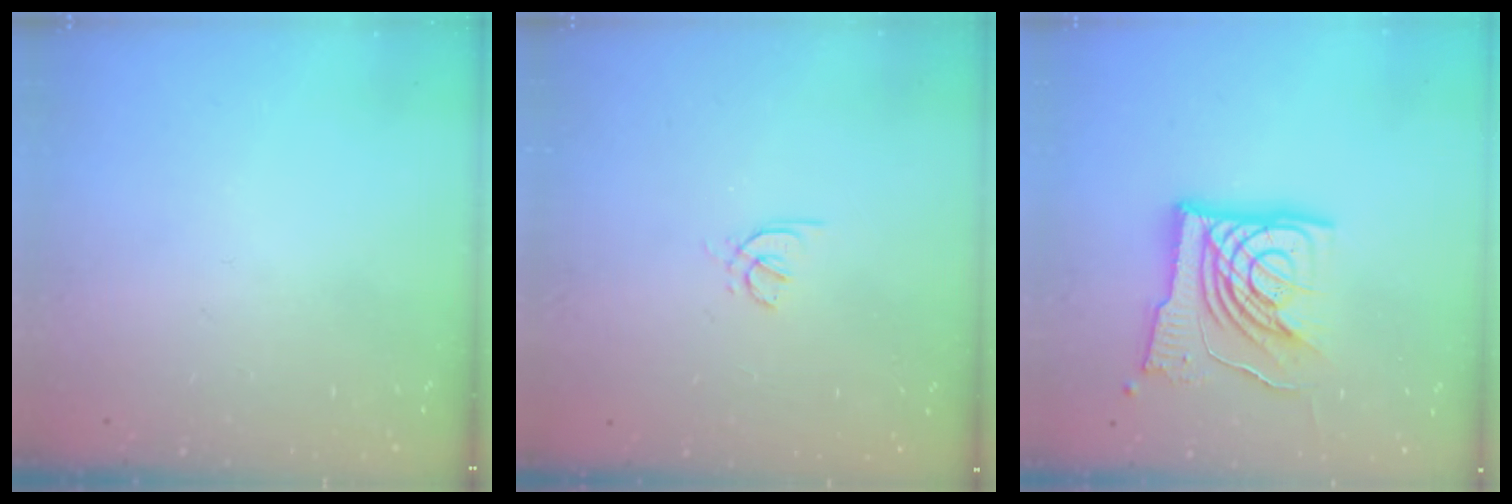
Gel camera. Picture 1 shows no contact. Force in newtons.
{"total": 1.2, "press": 1.2, "slide": 0.4}
{"total": 15.6, "press": 15.5, "slide": 1.6}